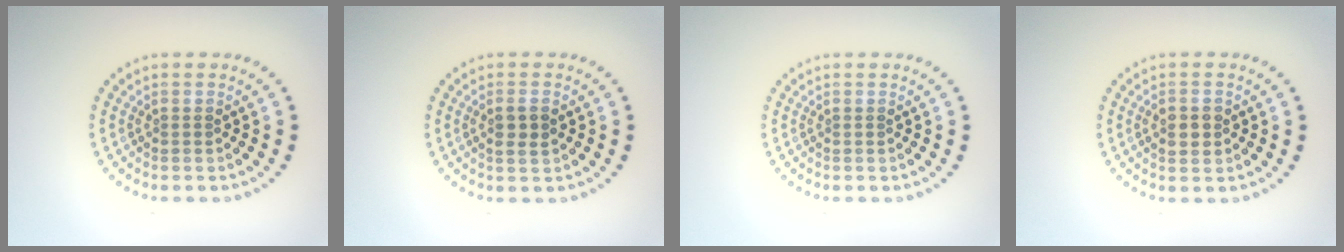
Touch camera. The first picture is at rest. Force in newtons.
{"total": 1.8, "press": 1.7, "slide": 0.4}
{"total": 0.0}
{"total": 2.4, "press": 2.3, "slide": 0.1}